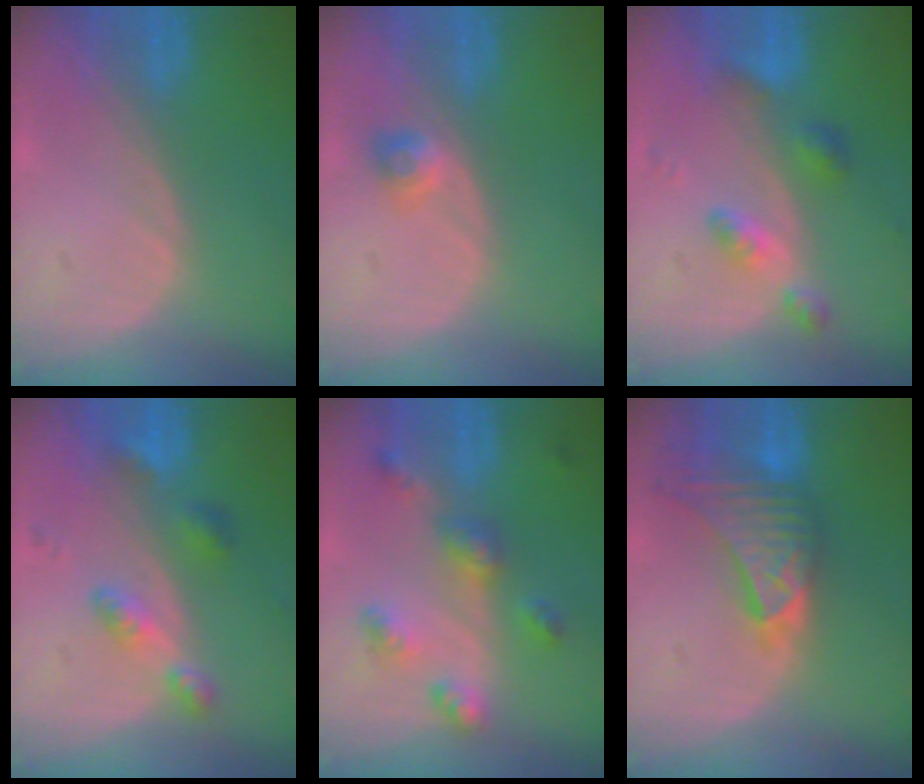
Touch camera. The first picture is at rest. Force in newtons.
{"total": 2.4, "press": 2.1, "slide": 1.2}
{"total": 5.5, "press": 4.8, "slide": 2.7}
{"total": 5.6, "press": 4.9, "slide": 2.7}
{"total": 6.8, "press": 6.0, "slide": 3.2}
{"total": 9.1, "press": 8.2, "slide": 3.8}